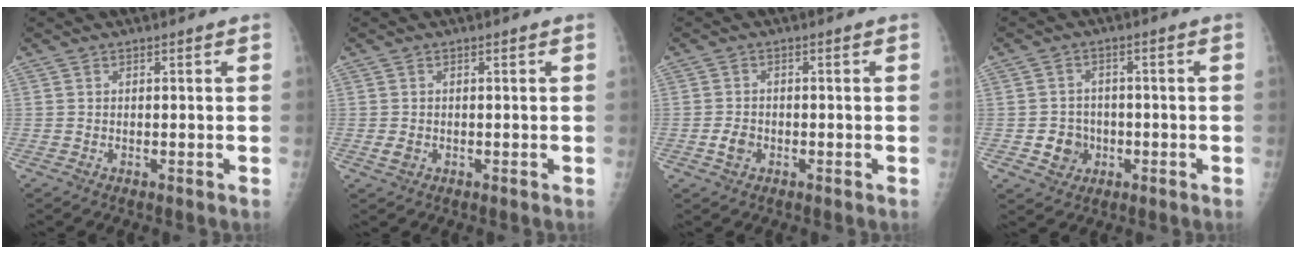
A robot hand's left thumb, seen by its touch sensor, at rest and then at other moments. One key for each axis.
{"total": 1.5, "fx": -0.3, "fy": 1.2, "fz": 0.8, "tx": -0.014, "ty": -0.001, "tz": -0.001}
{"total": 2.7, "fx": -0.9, "fy": 2.0, "fz": 1.4, "tx": -0.022, "ty": 0.005, "tz": -0.016}
{"total": 5.1, "fx": -1.3, "fy": 4.7, "fz": 1.6, "tx": -0.001, "ty": 0.010, "tz": -0.016}